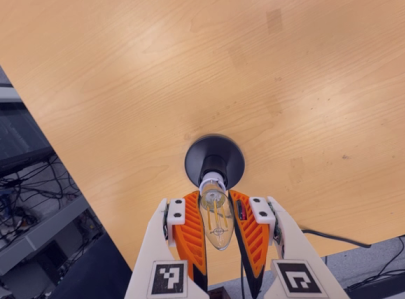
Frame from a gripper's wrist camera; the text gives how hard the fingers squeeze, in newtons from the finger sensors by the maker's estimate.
{"total": 20.4, "left": 21.9, "right": 19.0}